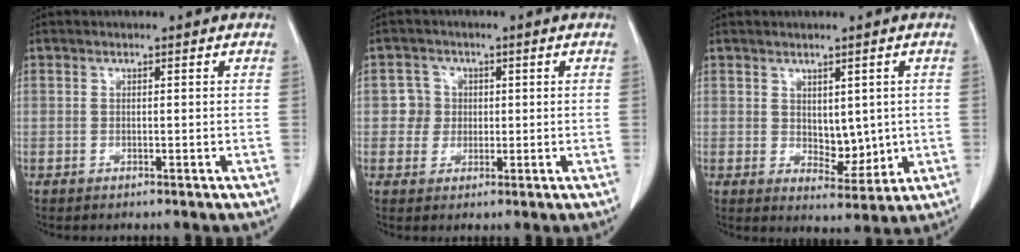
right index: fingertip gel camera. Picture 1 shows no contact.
{"total": 3.0, "force": [0.2, 3.0, 0.1], "torque": [0.006, 0.009, 0.004]}
{"total": 5.2, "force": [0.4, 3.0, 4.2], "torque": [-0.059, -0.006, 0.024]}